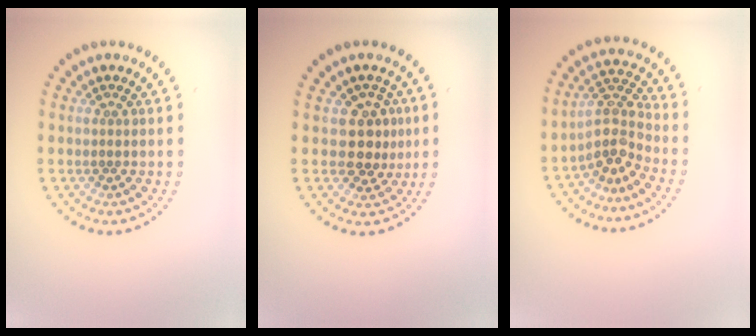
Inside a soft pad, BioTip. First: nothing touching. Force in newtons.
{"total": 3.0, "press": 2.7, "slide": 1.2}
{"total": 3.6, "press": 2.6, "slide": 2.5}